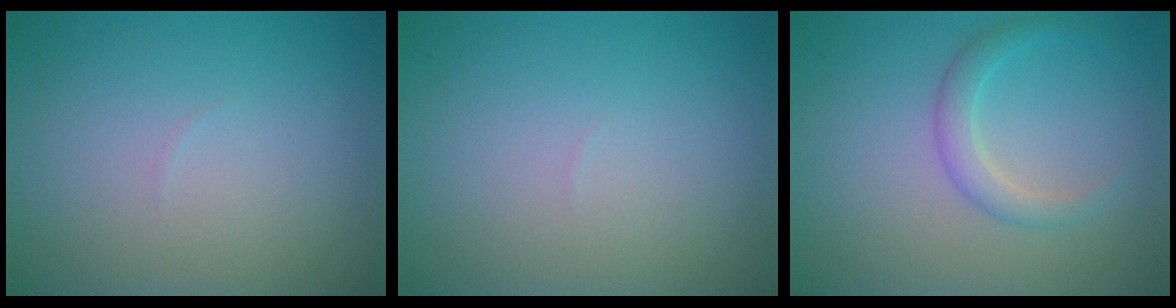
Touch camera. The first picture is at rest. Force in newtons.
{"total": 0.0}
{"total": 2.0, "press": 2.0, "slide": 0.1}